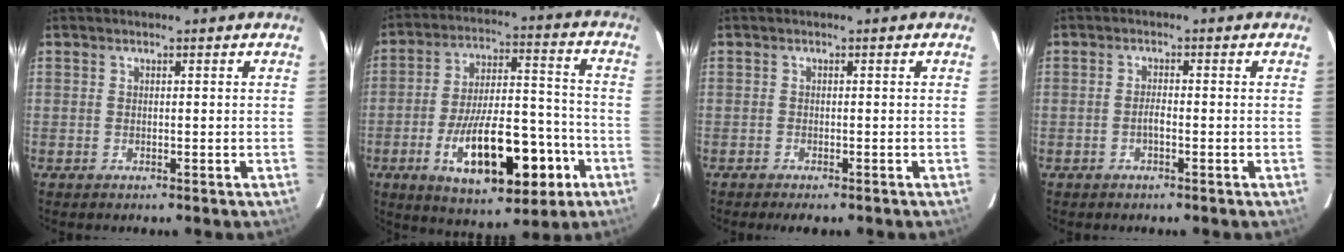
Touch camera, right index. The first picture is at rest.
{"total": 19.8, "force": [-8.2, 8.2, 16.1], "torque": [-0.286, 0.002, -0.108]}
{"total": 2.8, "force": [-2.3, 0.8, 1.4], "torque": [-0.033, -0.010, -0.038]}
{"total": 1.4, "force": [-0.8, 0.4, 1.1], "torque": [-0.022, 0.002, -0.015]}